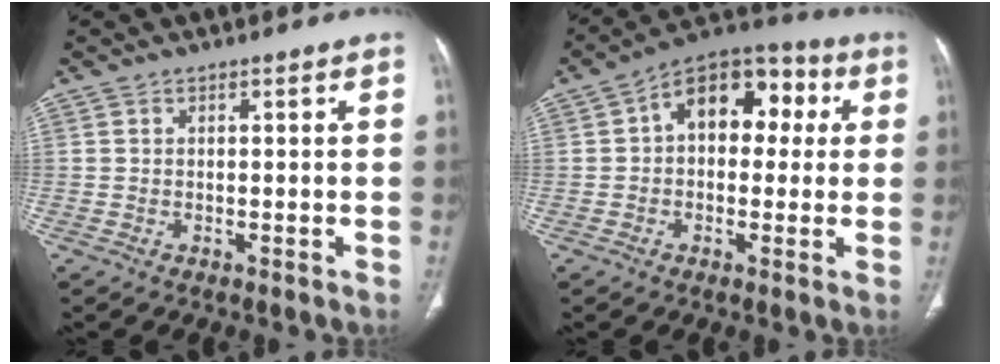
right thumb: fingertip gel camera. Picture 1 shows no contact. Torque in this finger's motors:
{"motor_torque": [-0.44, 0.84, 0.16, -0.11, 0.22]}